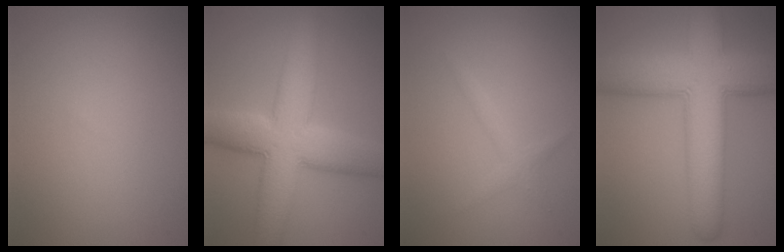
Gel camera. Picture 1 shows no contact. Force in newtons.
{"total": 9.6, "press": 9.6, "slide": 0.5}
{"total": 1.3, "press": 1.3, "slide": 0.1}
{"total": 11.3, "press": 11.3, "slide": 0.3}